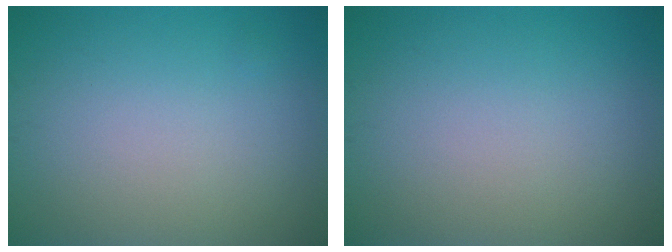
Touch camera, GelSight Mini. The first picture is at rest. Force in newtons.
{"total": 0.0}